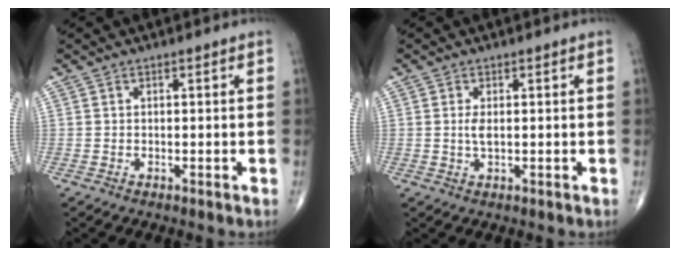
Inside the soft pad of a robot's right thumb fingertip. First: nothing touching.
{"total": 1.9, "force": [0.1, 0.7, 1.8], "torque": [-0.038, -0.002, 0.005]}